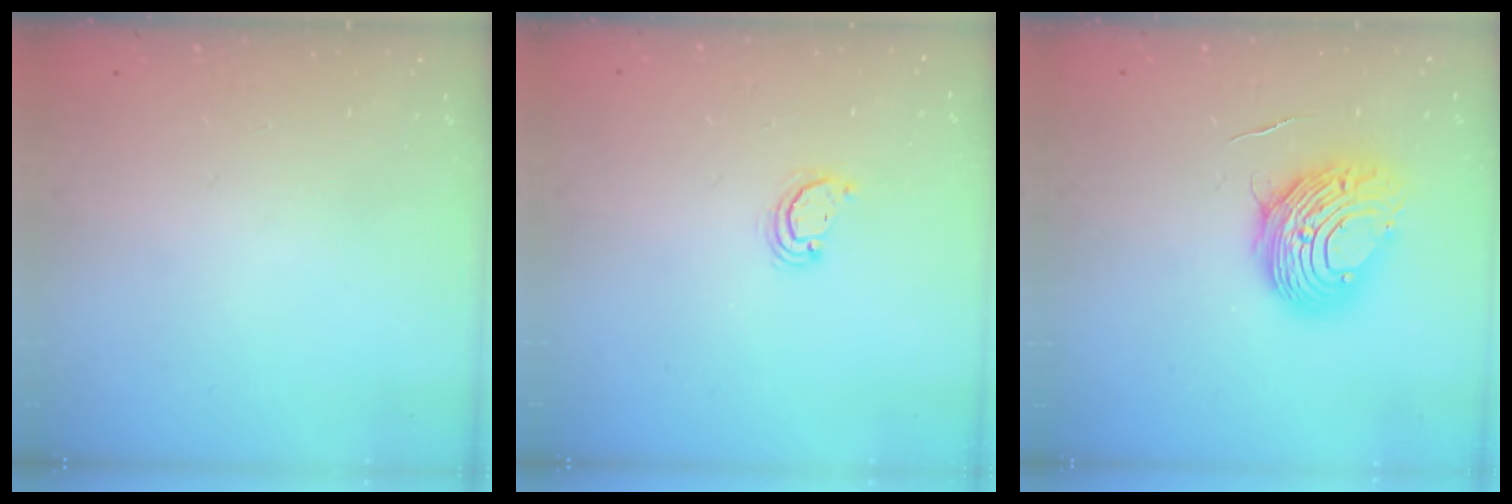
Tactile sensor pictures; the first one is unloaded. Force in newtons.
{"total": 2.6, "press": 2.6, "slide": 0.3}
{"total": 10.3, "press": 10.3, "slide": 0.7}